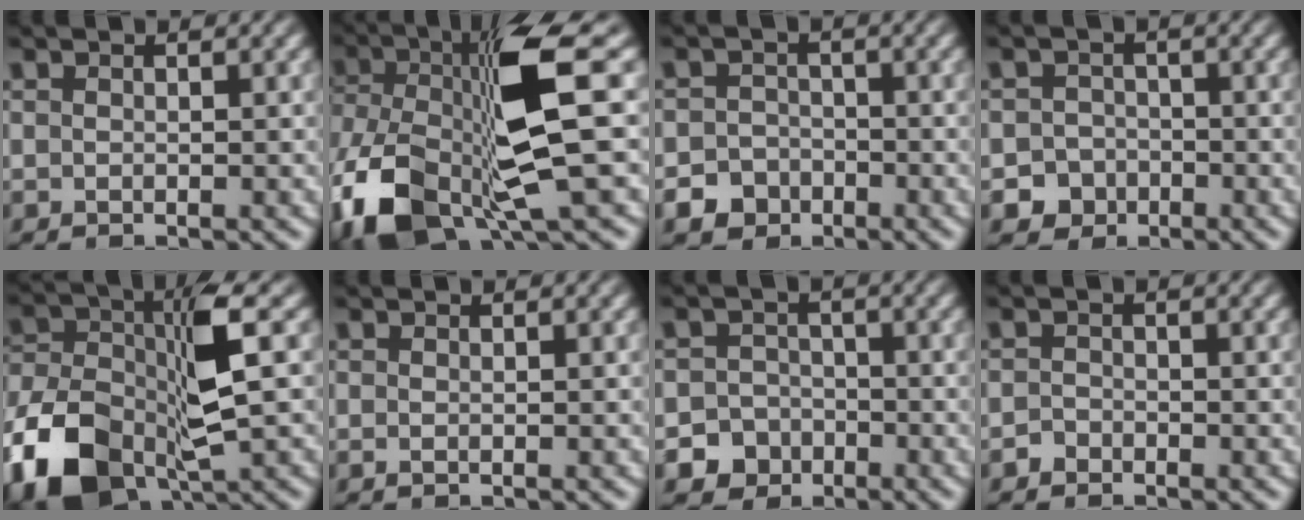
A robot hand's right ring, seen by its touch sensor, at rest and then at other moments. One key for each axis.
{"total": 12.6, "fx": -3.4, "fy": 5.6, "fz": 10.7, "tx": -0.207, "ty": -0.026, "tz": -0.032}
{"total": 5.7, "fx": -3.1, "fy": 4.7, "fz": 0.8, "tx": -0.017, "ty": -0.021, "tz": -0.053}
{"total": 6.7, "fx": -3.1, "fy": 5.9, "fz": 0.9, "tx": -0.025, "ty": -0.022, "tz": -0.054}
{"total": 10.0, "fx": -4.0, "fy": 6.2, "fz": 6.8, "tx": -0.132, "ty": -0.032, "tz": -0.050}
{"total": 0.0}
{"total": 8.6, "fx": -4.0, "fy": 7.5, "fz": 1.1, "tx": -0.030, "ty": -0.026, "tz": -0.072}
{"total": 1.3, "fx": -1.2, "fy": 0.5, "fz": -0.3, "tx": 0.005, "ty": -0.012, "tz": -0.019}